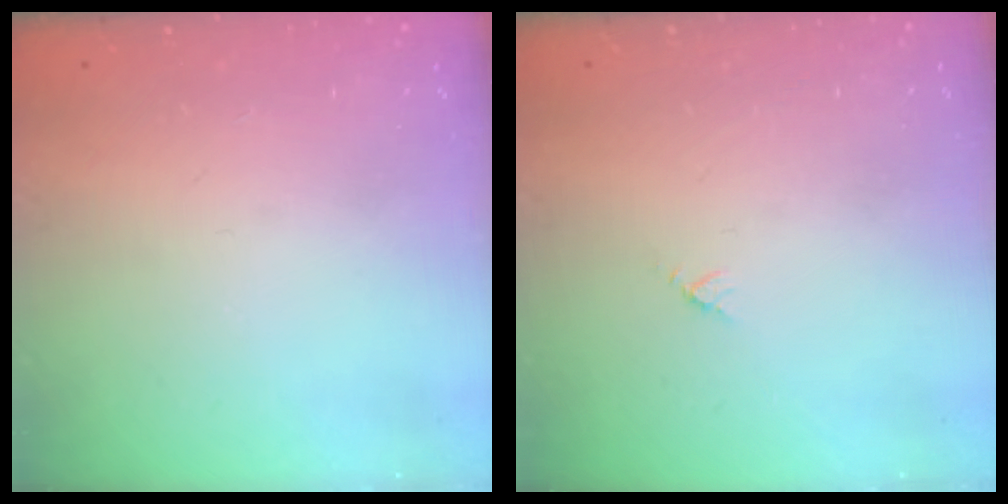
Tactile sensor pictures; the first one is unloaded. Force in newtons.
{"total": 2.9, "press": 2.9, "slide": 0.3}